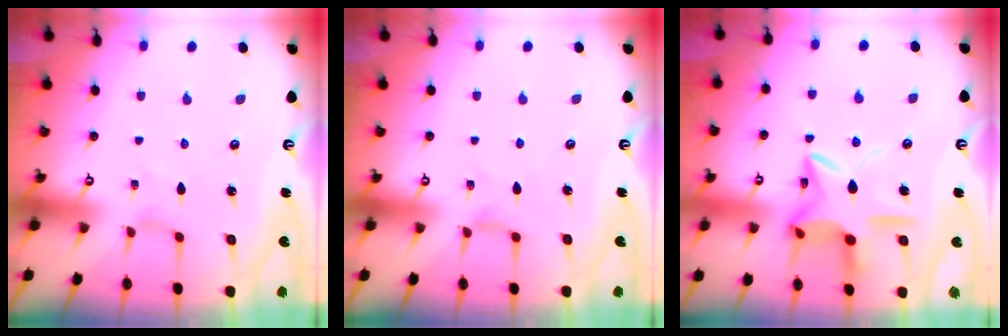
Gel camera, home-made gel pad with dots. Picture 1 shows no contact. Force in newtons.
{"total": 1.3, "press": 1.3, "slide": 0.4}
{"total": 16.6, "press": 16.6, "slide": 1.2}